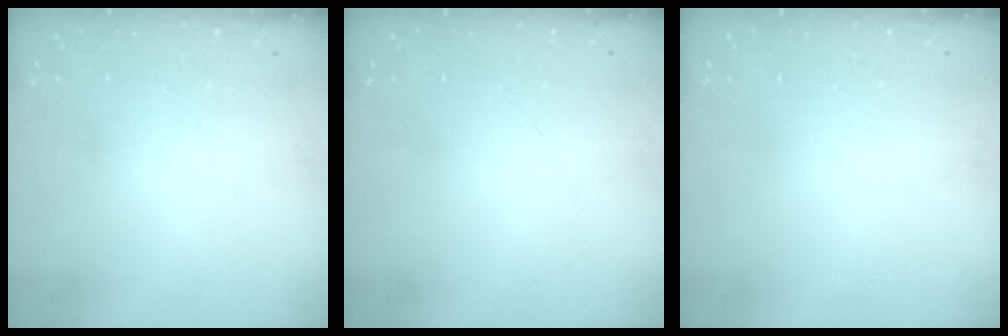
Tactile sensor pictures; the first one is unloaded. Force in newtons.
{"total": 0.0}
{"total": 0.0}